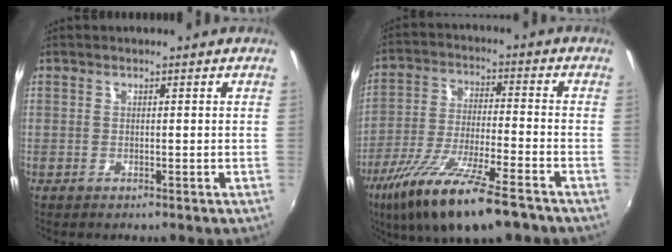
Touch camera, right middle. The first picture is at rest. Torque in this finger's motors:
{"motor_torque": [1.09, -1.05, 0.40, 0.21]}